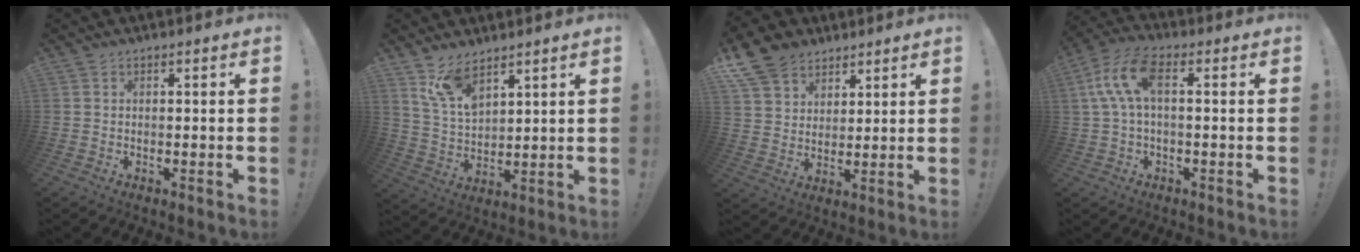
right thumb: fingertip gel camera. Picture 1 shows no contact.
{"total": 10.0, "force": [7.6, 4.4, 4.8], "torque": [-0.106, -0.038, 0.150]}
{"total": 11.2, "force": [7.7, 7.6, 3.1], "torque": [-0.052, -0.049, 0.154]}
{"total": 11.5, "force": [1.9, 5.4, 10.0], "torque": [-0.209, 0.009, 0.037]}